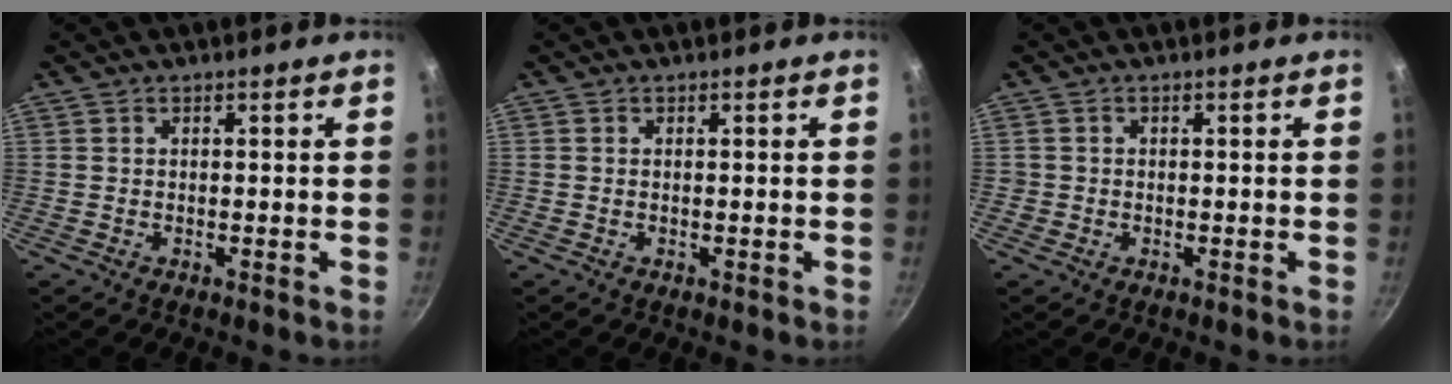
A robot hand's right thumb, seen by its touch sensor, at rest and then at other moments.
{"total": 0.0}
{"total": 1.0, "force": [-0.2, 1.0, 0.1], "torque": [0.000, 0.002, -0.004]}